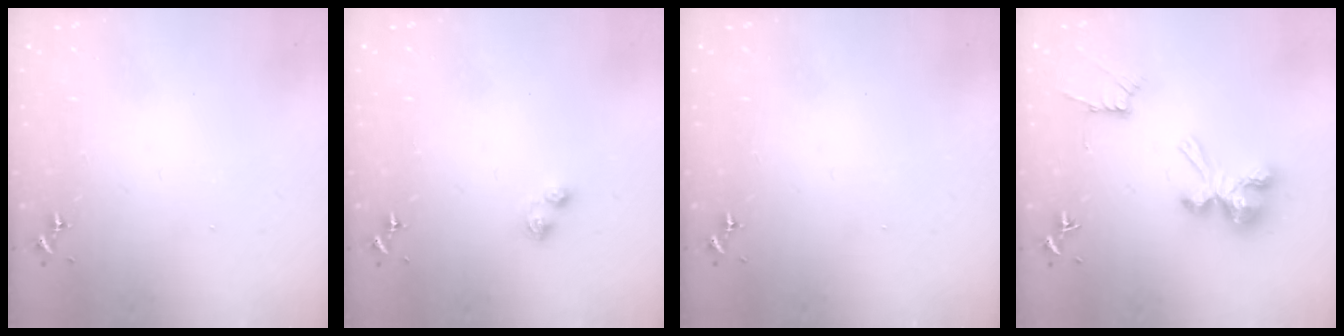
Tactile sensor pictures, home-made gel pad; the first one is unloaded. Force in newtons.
{"total": 4.4, "press": 4.3, "slide": 0.8}
{"total": 0.0}
{"total": 10.5, "press": 10.5, "slide": 0.5}